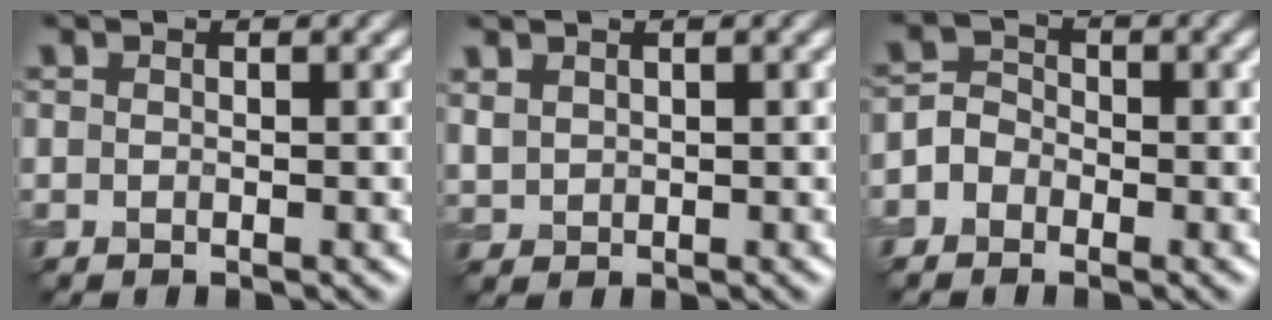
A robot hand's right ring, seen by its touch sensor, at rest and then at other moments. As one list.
[{"total": 1.0, "force": [0.9, 0.2, -0.4], "torque": [-0.002, 0.009, 0.032]}, {"total": 1.7, "force": [-1.1, 1.3, 0.1], "torque": [0.000, 0.015, -0.025]}]